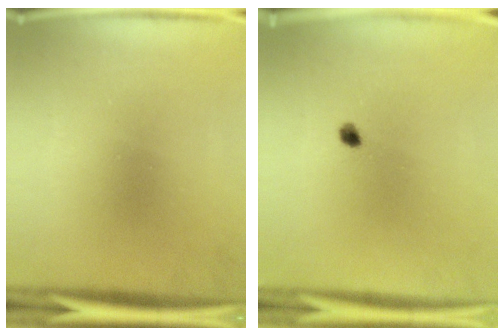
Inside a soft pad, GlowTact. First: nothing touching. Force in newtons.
{"total": 1.2}